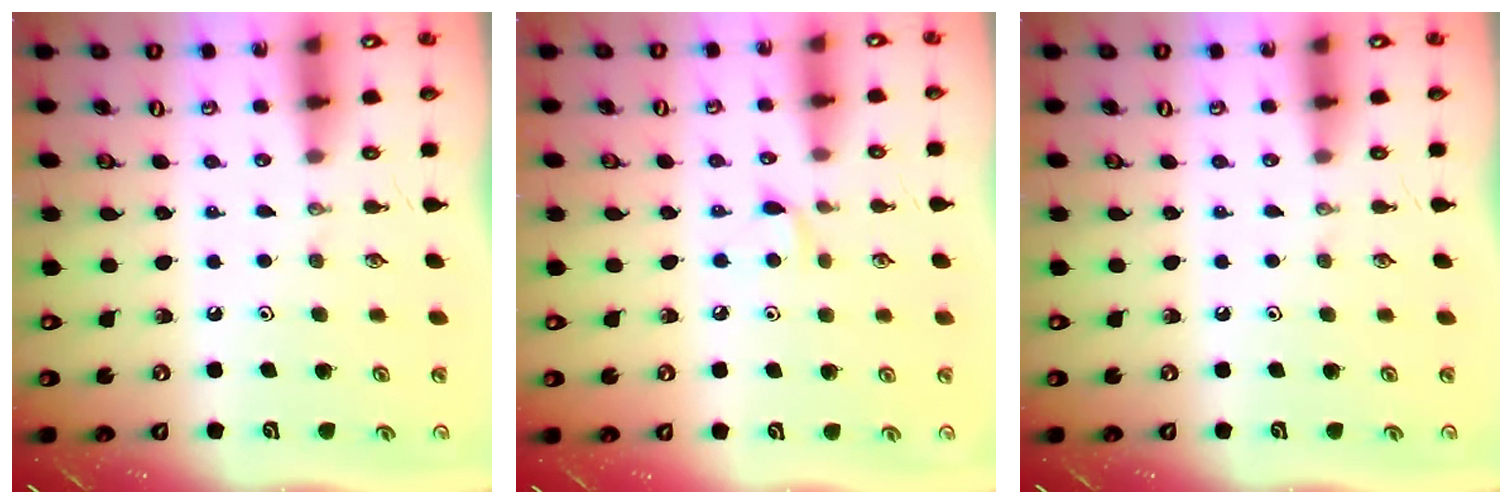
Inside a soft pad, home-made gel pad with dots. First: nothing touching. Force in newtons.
{"total": 5.6, "press": 5.5, "slide": 0.7}
{"total": 0.0}